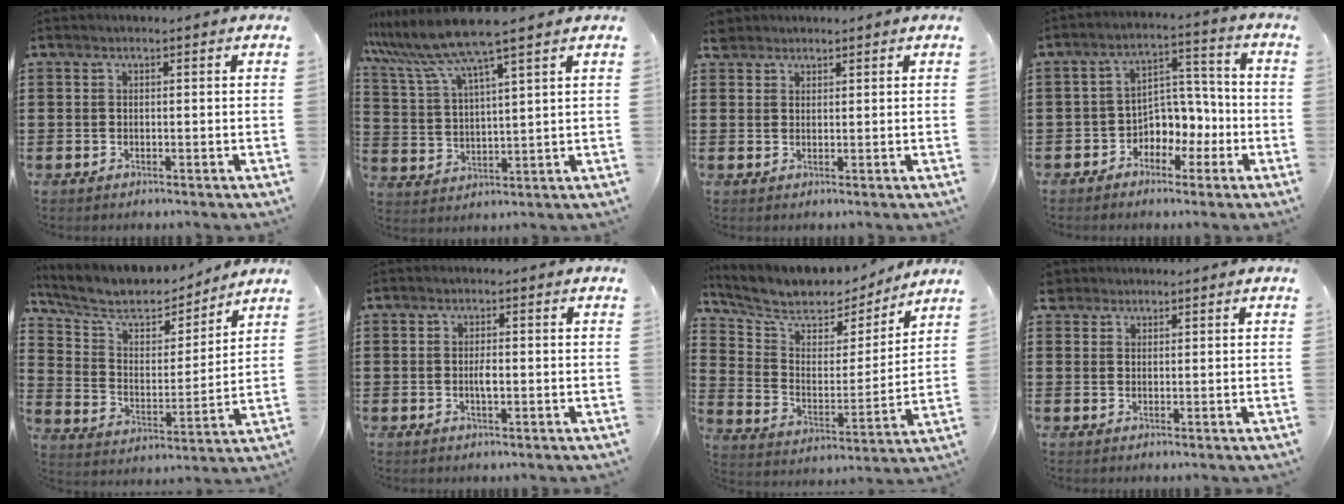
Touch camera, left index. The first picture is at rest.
{"total": 8.2, "force": [6.8, -0.6, 4.4], "torque": [-0.111, -0.034, 0.118]}
{"total": 2.2, "force": [1.9, 1.0, 0.2], "torque": [-0.010, 0.006, 0.037]}
{"total": 5.4, "force": [-2.2, 4.4, 2.2], "torque": [-0.051, 0.010, -0.043]}
{"total": 8.2, "force": [6.9, 2.9, 3.4], "torque": [-0.099, -0.036, 0.118]}
{"total": 2.1, "force": [-0.2, 0.6, 2.0], "torque": [-0.037, 0.001, -0.004]}
{"total": 7.8, "force": [6.8, 3.1, 2.2], "torque": [-0.077, -0.051, 0.116]}
{"total": 1.8, "force": [1.5, 1.0, 0.1], "torque": [-0.008, 0.006, 0.030]}